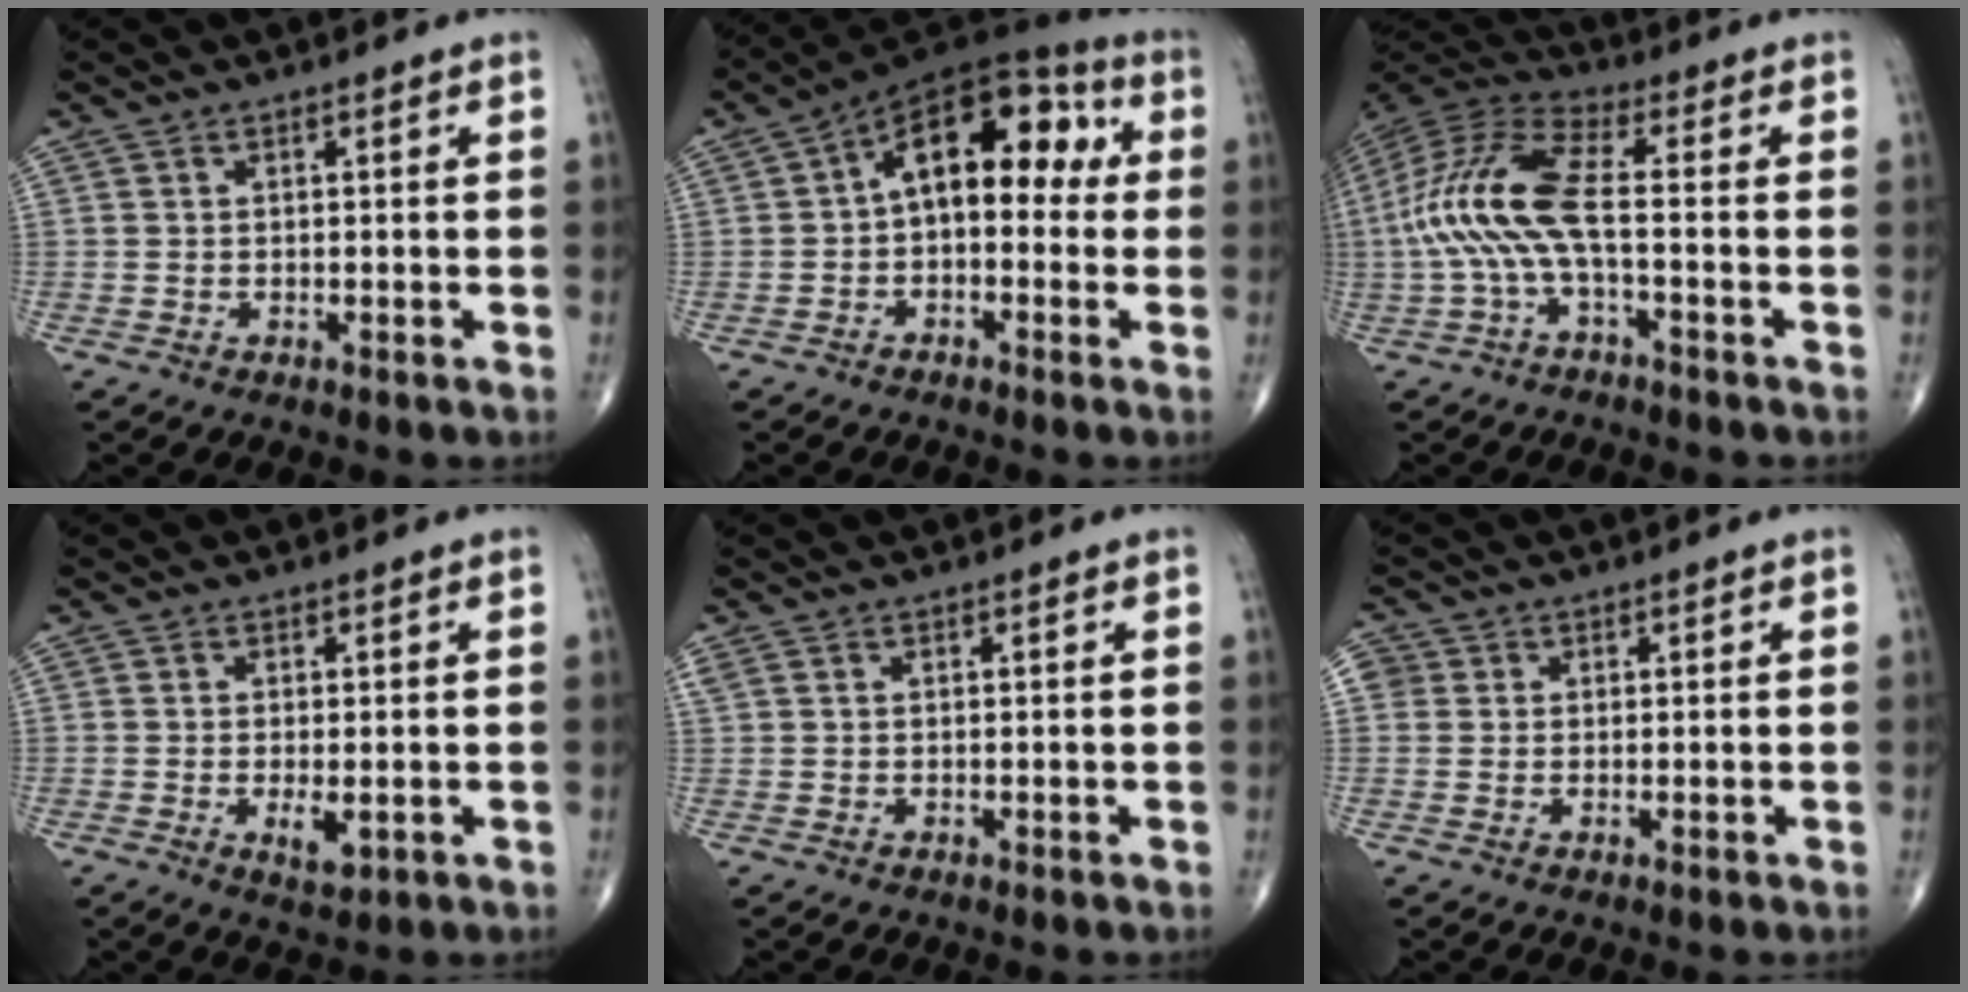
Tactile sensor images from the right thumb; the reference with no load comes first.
{"total": 14.4, "force": [1.3, 8.2, 11.7], "torque": [-0.131, 0.047, 0.002]}
{"total": 13.9, "force": [-1.6, 4.5, 13.1], "torque": [-0.301, 0.042, -0.038]}
{"total": 3.3, "force": [-0.6, 1.4, 2.9], "torque": [-0.044, -0.007, -0.007]}
{"total": 1.0, "force": [0.6, 0.7, 0.5], "torque": [-0.015, 0.015, 0.016]}
{"total": 3.0, "force": [0.6, 2.8, 0.6], "torque": [0.002, 0.006, 0.010]}